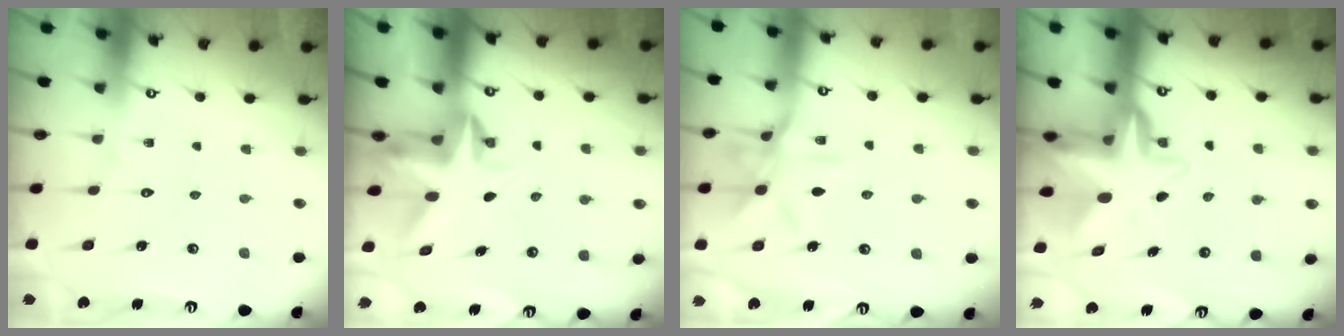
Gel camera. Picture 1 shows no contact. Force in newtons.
{"total": 3.8, "press": 3.8, "slide": 0.5}
{"total": 10.5, "press": 10.5, "slide": 0.9}
{"total": 7.7, "press": 7.4, "slide": 2.1}